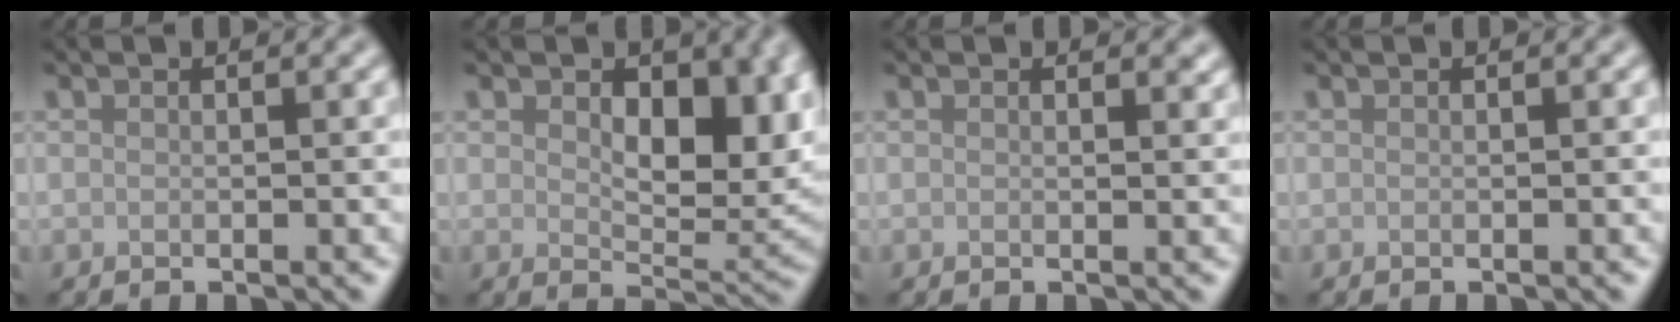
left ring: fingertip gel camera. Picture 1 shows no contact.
{"total": 8.2, "force": [1.8, 4.7, 6.5], "torque": [-0.098, -0.012, 0.035]}
{"total": 0.7, "force": [0.5, 0.3, 0.4], "torque": [-0.002, -0.004, 0.008]}
{"total": 0.0}